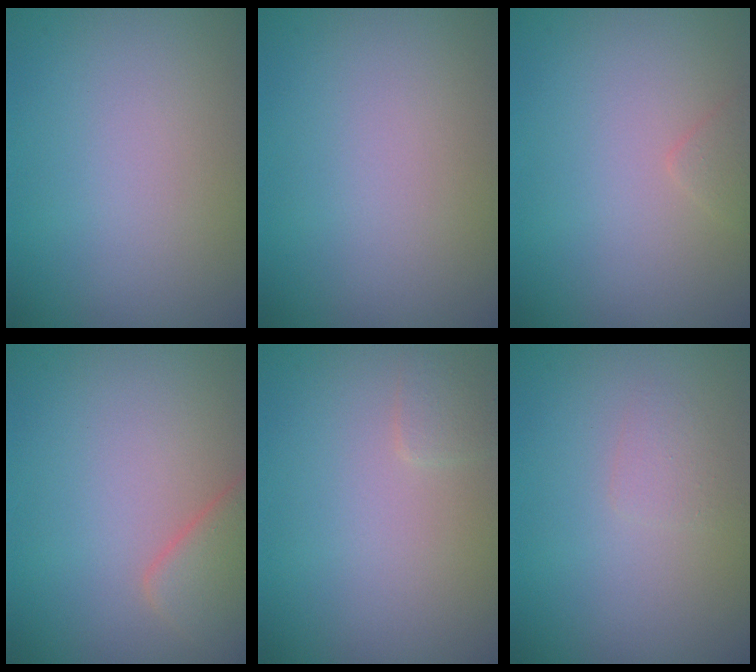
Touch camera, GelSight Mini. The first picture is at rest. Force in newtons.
{"total": 0.0}
{"total": 0.8, "press": 0.8, "slide": 0.0}
{"total": 2.8, "press": 2.8, "slide": 0.3}
{"total": 0.9, "press": 0.9, "slide": 0.1}
{"total": 1.1, "press": 1.1, "slide": 0.0}